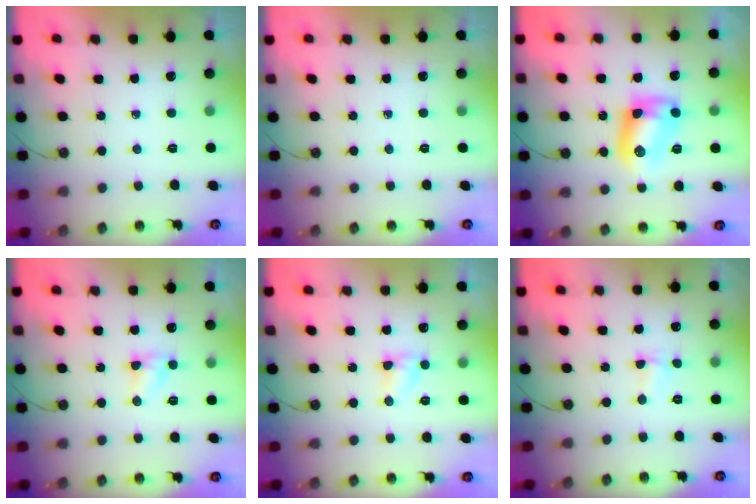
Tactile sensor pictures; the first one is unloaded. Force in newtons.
{"total": 0.0}
{"total": 9.0, "press": 9.0, "slide": 0.3}
{"total": 4.3, "press": 4.2, "slide": 0.6}
{"total": 4.3, "press": 4.2, "slide": 0.6}
{"total": 2.2, "press": 2.1, "slide": 0.5}